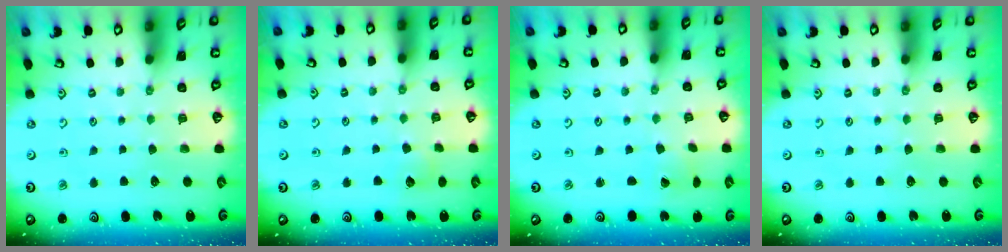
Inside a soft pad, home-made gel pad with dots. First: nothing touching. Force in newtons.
{"total": 4.9, "press": 4.8, "slide": 0.5}
{"total": 0.7, "press": 0.7, "slide": 0.1}
{"total": 0.0}